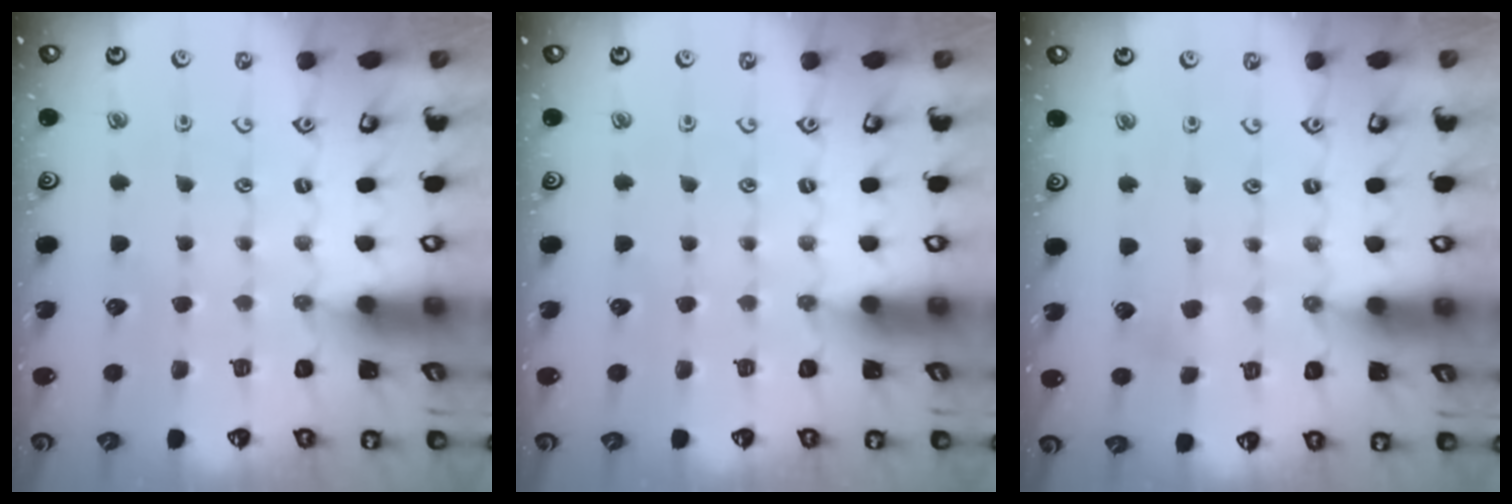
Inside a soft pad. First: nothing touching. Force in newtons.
{"total": 0.0}
{"total": 2.9, "press": 2.8, "slide": 0.9}